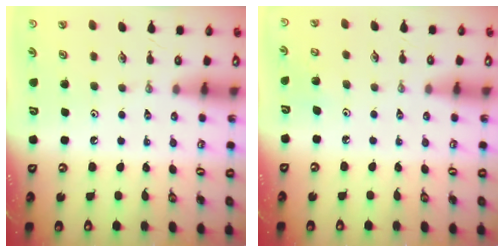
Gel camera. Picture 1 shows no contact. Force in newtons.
{"total": 3.4, "press": 3.4, "slide": 0.3}